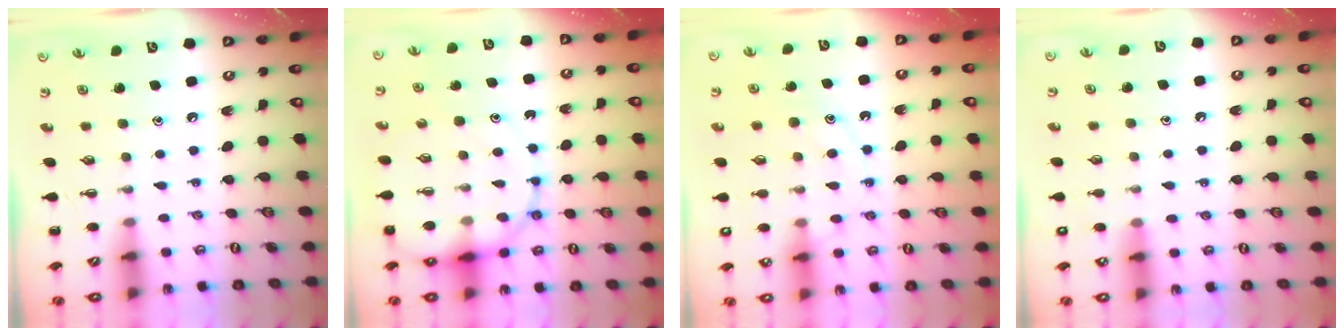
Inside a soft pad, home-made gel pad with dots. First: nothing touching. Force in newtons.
{"total": 14.0, "press": 13.6, "slide": 3.5}
{"total": 11.9, "press": 11.9, "slide": 0.7}
{"total": 6.6, "press": 6.3, "slide": 2.0}